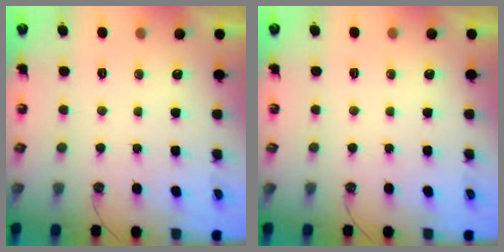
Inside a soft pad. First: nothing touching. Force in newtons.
{"total": 0.0}